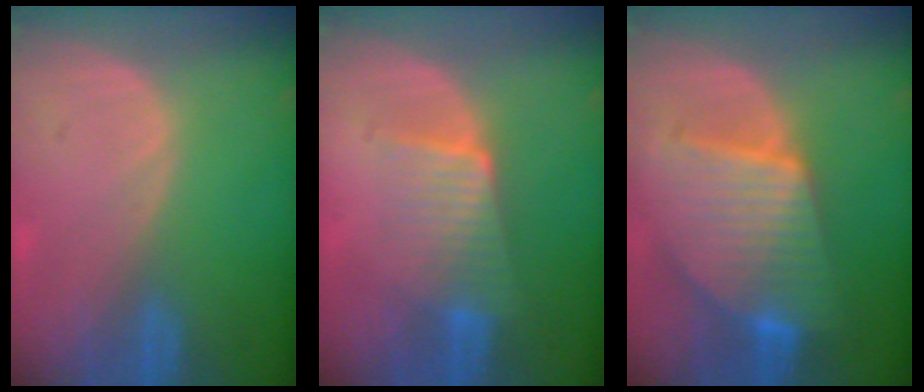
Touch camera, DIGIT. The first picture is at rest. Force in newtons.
{"total": 5.9, "press": 5.7, "slide": 1.7}
{"total": 10.1, "press": 10.1, "slide": 0.8}